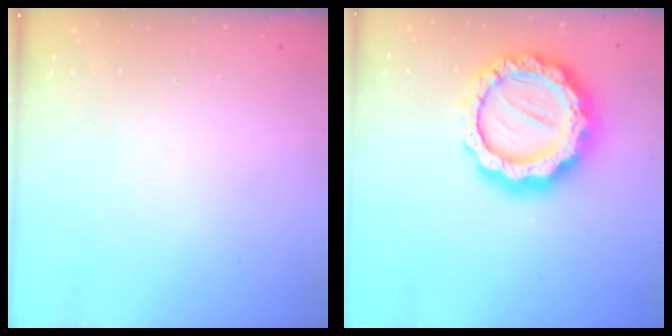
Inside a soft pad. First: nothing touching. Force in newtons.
{"total": 18.3, "press": 18.2, "slide": 1.5}